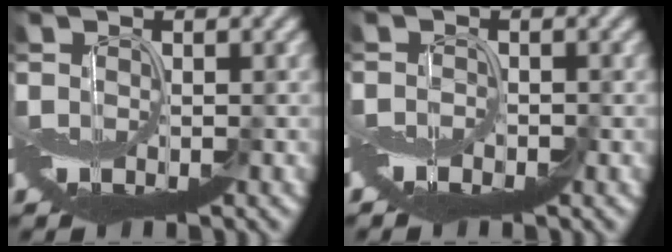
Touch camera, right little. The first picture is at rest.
{"total": 1.5, "force": [-1.3, 0.5, 0.4], "torque": [-0.005, -0.003, -0.030]}